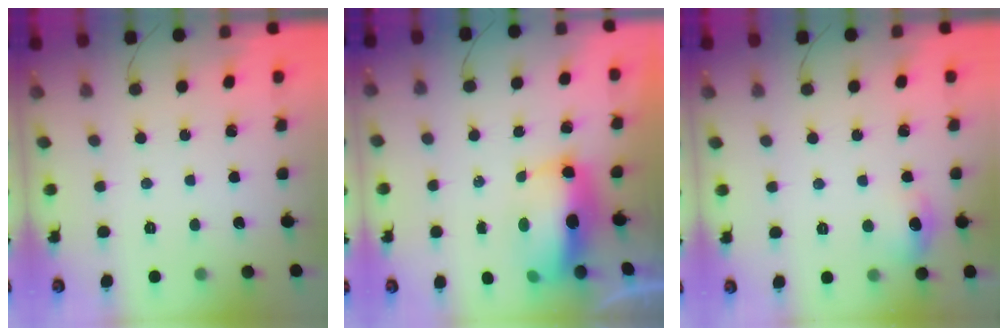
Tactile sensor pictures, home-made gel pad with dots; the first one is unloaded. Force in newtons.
{"total": 10.2, "press": 9.9, "slide": 2.2}
{"total": 7.9, "press": 7.6, "slide": 2.1}